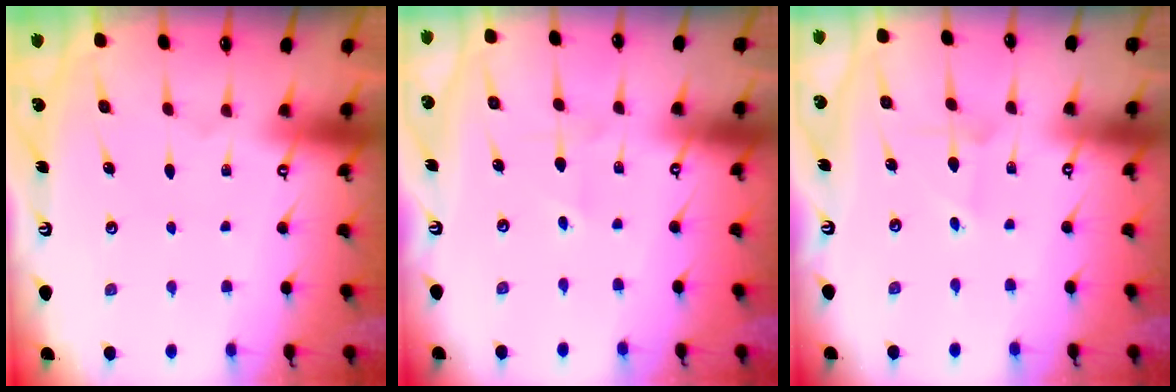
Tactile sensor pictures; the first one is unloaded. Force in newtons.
{"total": 1.5, "press": 1.5, "slide": 0.2}
{"total": 1.2, "press": 1.2, "slide": 0.1}